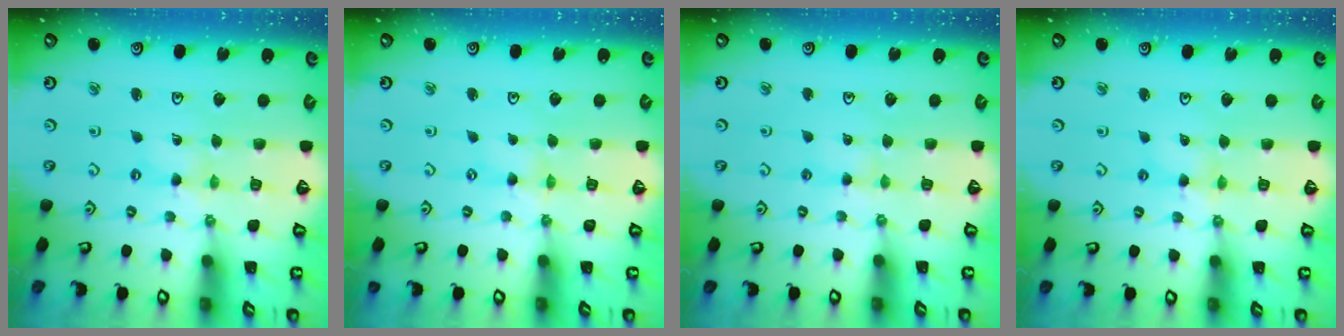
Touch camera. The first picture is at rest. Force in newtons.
{"total": 0.6, "press": 0.6, "slide": 0.2}
{"total": 2.5, "press": 2.5, "slide": 0.2}
{"total": 2.6, "press": 2.6, "slide": 0.2}